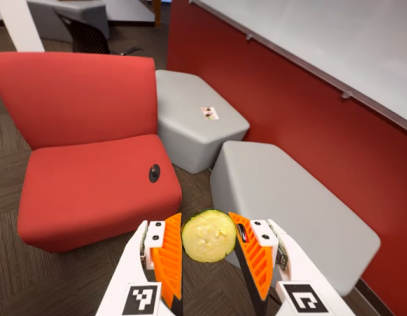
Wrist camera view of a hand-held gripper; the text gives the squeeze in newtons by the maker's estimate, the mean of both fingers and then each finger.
{"total": 9.0, "left": 9.3, "right": 8.7}